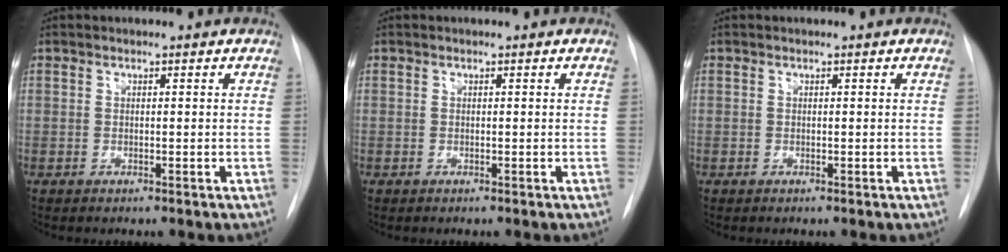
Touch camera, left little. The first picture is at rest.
{"total": 0.0}
{"total": 0.0}